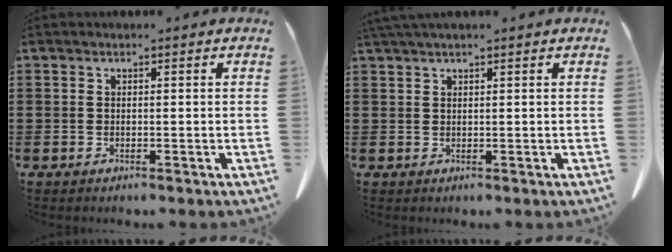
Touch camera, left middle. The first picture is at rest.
{"total": 1.3, "force": [1.0, 0.0, 0.7], "torque": [-0.017, 0.001, 0.020]}